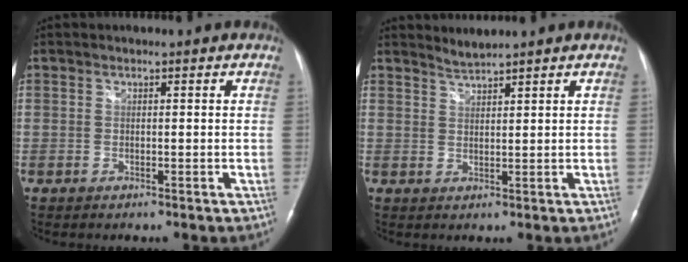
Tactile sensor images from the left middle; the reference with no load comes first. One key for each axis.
{"total": 1.9, "fx": 1.8, "fy": -0.6, "fz": -0.1, "tx": -0.001, "ty": -0.002, "tz": 0.040}